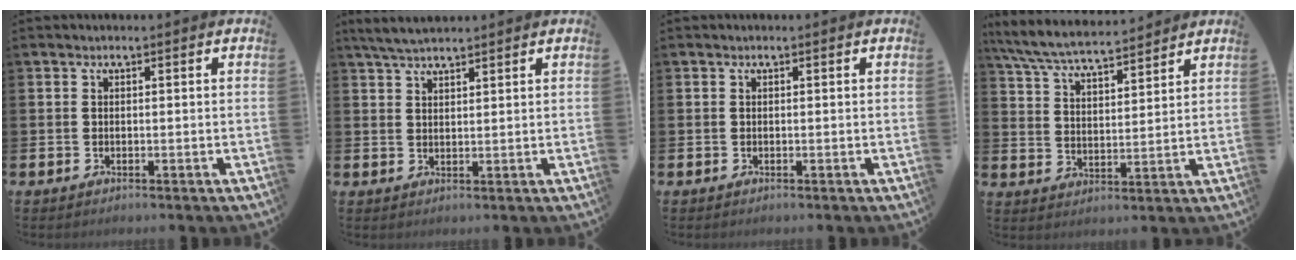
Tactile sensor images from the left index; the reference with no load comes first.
{"total": 5.0, "force": [4.8, 0.5, 1.3], "torque": [-0.046, -0.013, 0.089]}
{"total": 0.0}
{"total": 6.8, "force": [6.5, 0.7, 1.9], "torque": [-0.065, -0.037, 0.115]}